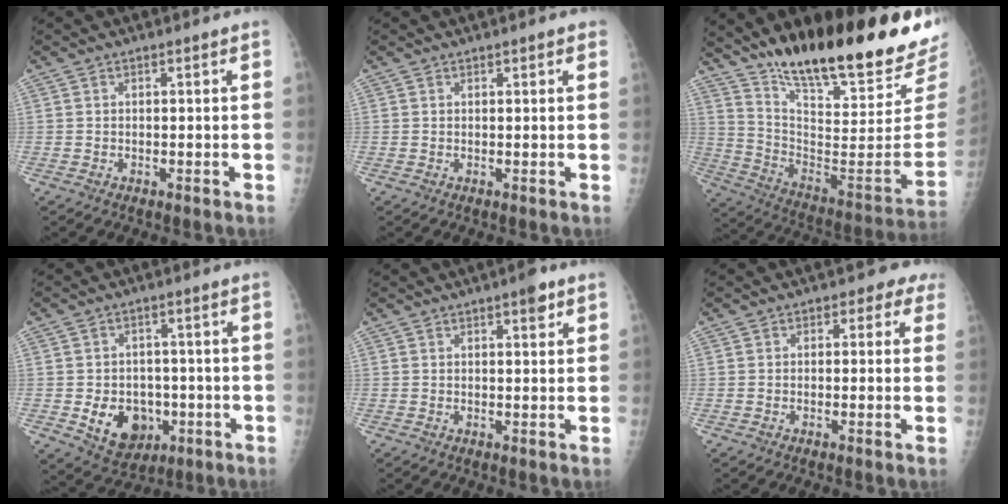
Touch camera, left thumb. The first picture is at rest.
{"total": 1.4, "force": [1.0, 0.4, 0.9], "torque": [-0.009, 0.000, 0.010]}
{"total": 26.5, "force": [20.5, 4.4, 16.2], "torque": [-0.230, -0.126, 0.323]}
{"total": 9.3, "force": [-2.3, 7.4, 5.1], "torque": [-0.050, 0.006, -0.020]}
{"total": 2.9, "force": [1.7, 0.9, 2.1], "torque": [-0.022, -0.006, 0.020]}
{"total": 2.7, "force": [1.3, 1.9, 1.3], "torque": [0.014, 0.000, 0.005]}